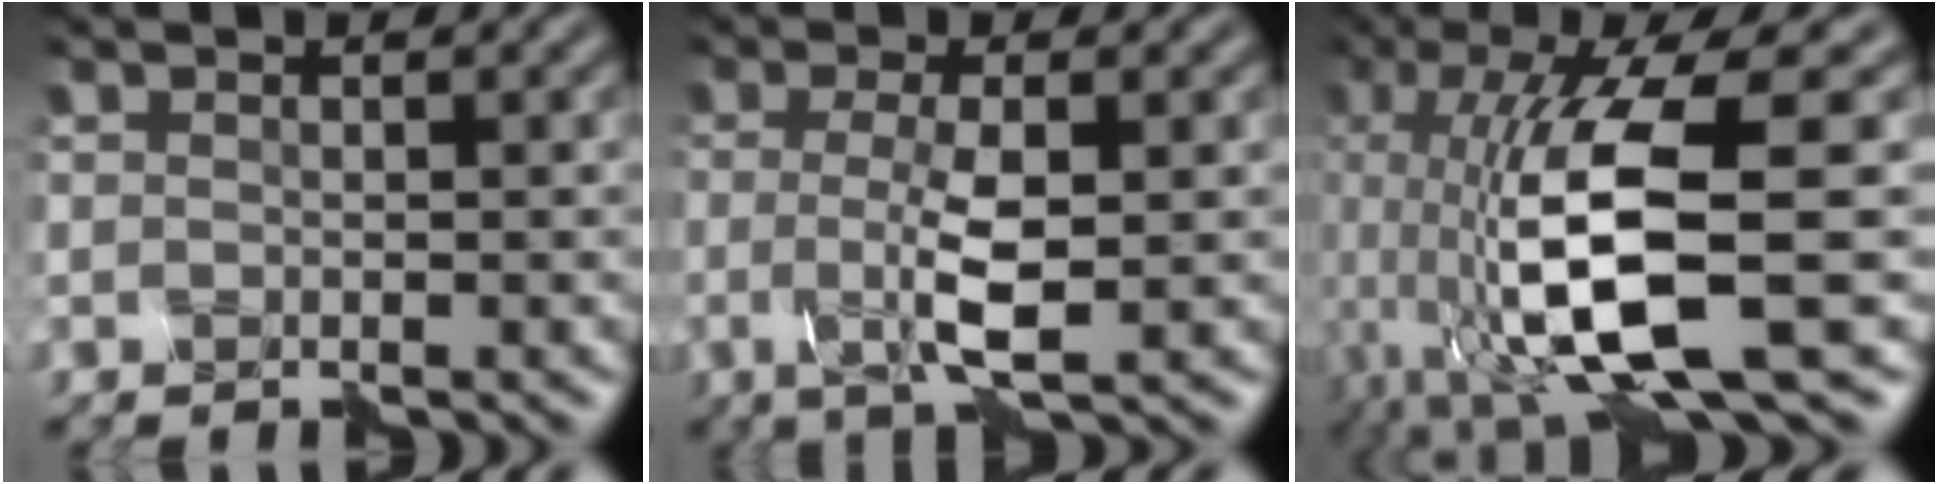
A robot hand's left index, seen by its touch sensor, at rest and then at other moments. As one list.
[{"total": 4.2, "force": [-0.7, 0.6, 4.1], "torque": [-0.096, -0.006, -0.010]}, {"total": 12.0, "force": [-2.4, 2.9, 11.5], "torque": [-0.235, -0.012, -0.038]}]